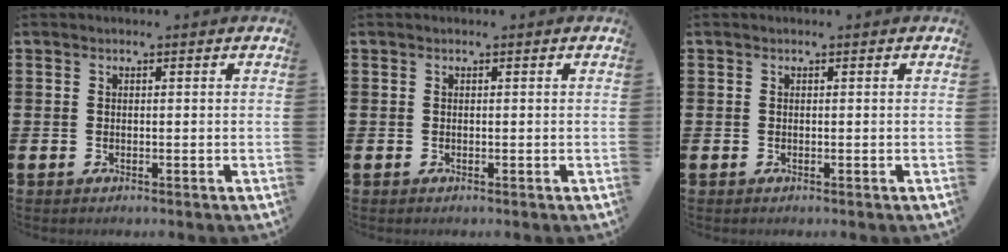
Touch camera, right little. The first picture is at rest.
{"total": 0.0}
{"total": 0.0}